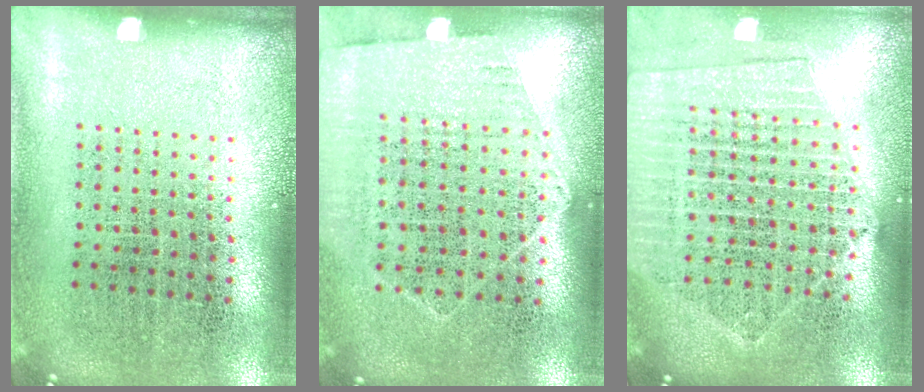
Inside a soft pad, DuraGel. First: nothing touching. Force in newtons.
{"total": 1.3, "press": 1.1, "slide": 0.6}
{"total": 2.0, "press": 1.8, "slide": 0.9}